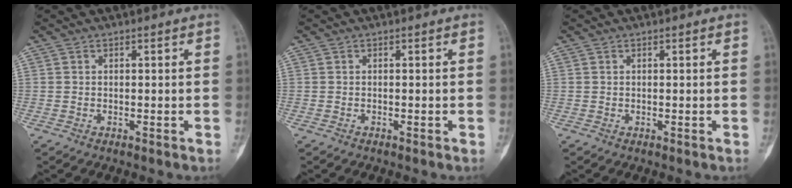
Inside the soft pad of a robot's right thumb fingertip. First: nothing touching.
{"total": 0.0}
{"total": 0.0}